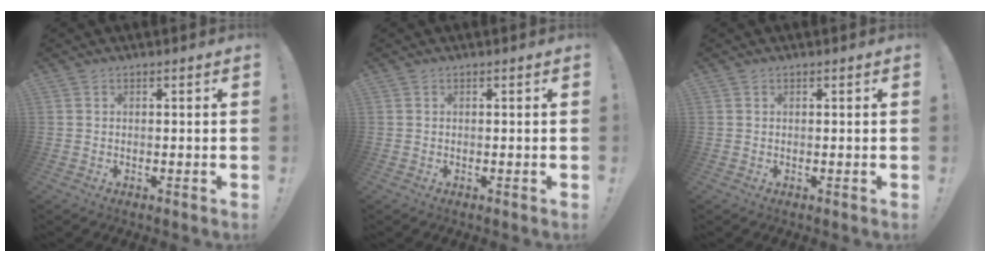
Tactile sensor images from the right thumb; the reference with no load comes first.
{"total": 0.0}
{"total": 0.0}